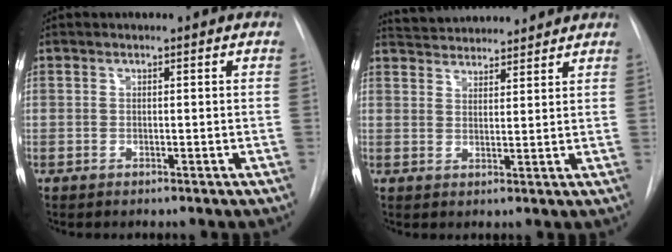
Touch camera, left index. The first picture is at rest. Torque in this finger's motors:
{"motor_torque": [-0.31, -0.99, 0.13, 0.05]}